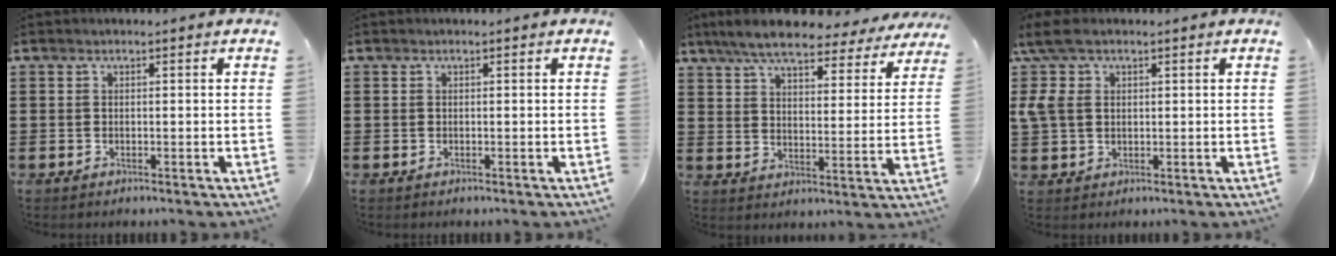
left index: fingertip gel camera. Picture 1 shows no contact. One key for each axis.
{"total": 0.0}
{"total": 8.3, "fx": 7.4, "fy": 1.2, "fz": 3.5, "tx": -0.090, "ty": -0.035, "tz": 0.131}
{"total": 5.9, "fx": 2.1, "fy": 3.6, "fz": 4.2, "tx": -0.120, "ty": 0.004, "tz": 0.031}